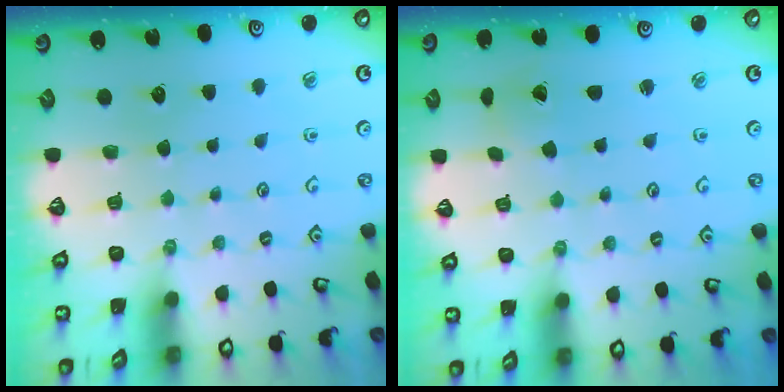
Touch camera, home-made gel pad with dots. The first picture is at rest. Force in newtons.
{"total": 0.8, "press": 0.8, "slide": 0.1}